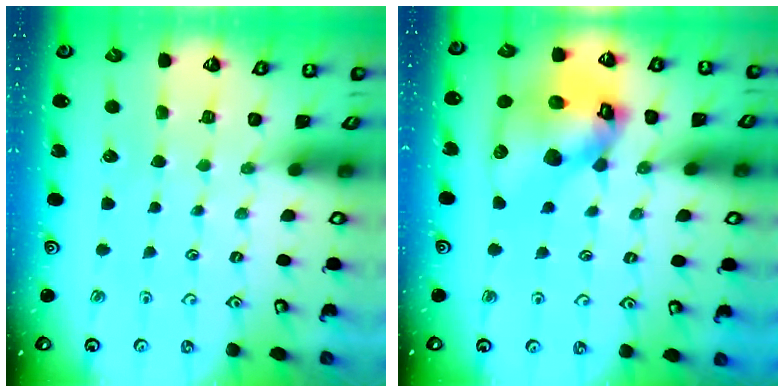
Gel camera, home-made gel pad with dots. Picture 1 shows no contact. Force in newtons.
{"total": 18.3, "press": 18.1, "slide": 2.5}